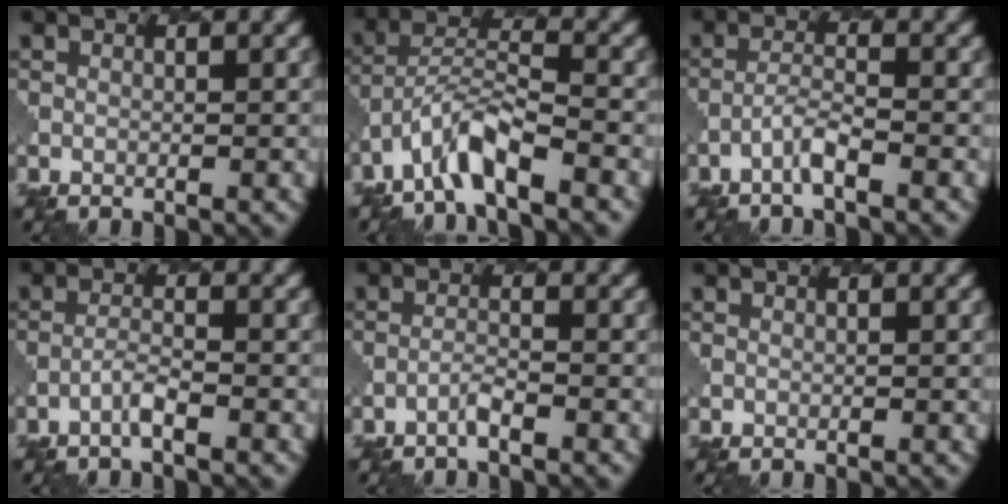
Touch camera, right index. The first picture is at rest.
{"total": 4.4, "force": [-3.2, 0.9, 2.9], "torque": [-0.056, 0.005, -0.066]}
{"total": 1.7, "force": [-1.2, 0.1, 1.2], "torque": [-0.027, 0.006, -0.032]}
{"total": 1.2, "force": [-0.8, 0.1, 0.9], "torque": [-0.020, 0.005, -0.022]}
{"total": 0.9, "force": [-0.7, 0.0, 0.5], "torque": [-0.011, 0.004, -0.018]}
{"total": 0.0}